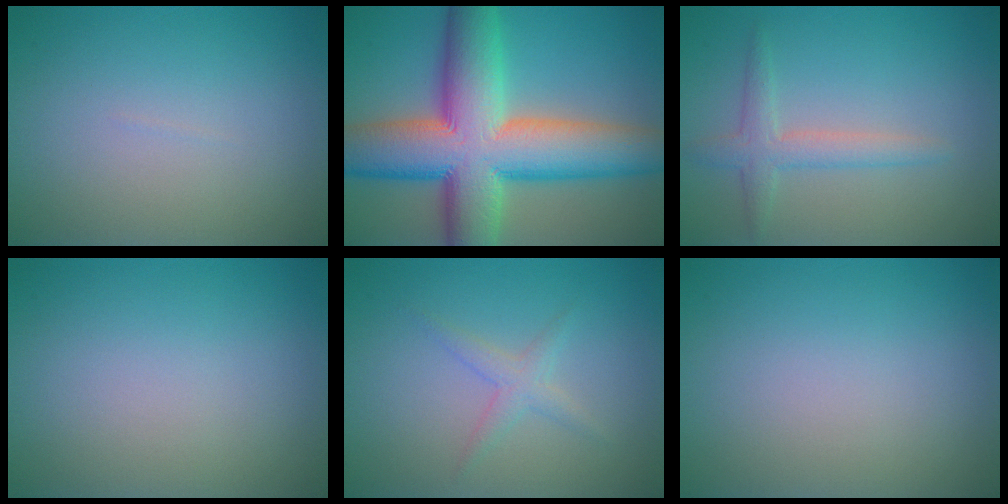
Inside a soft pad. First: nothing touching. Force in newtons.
{"total": 15.0, "press": 14.9, "slide": 0.6}
{"total": 2.4, "press": 2.4, "slide": 0.1}
{"total": 0.0}
{"total": 1.6, "press": 1.6, "slide": 0.1}
{"total": 0.0}